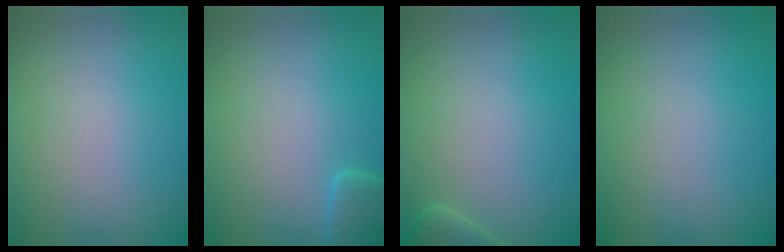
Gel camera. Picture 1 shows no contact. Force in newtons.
{"total": 2.3, "press": 2.3, "slide": 0.2}
{"total": 2.3, "press": 2.3, "slide": 0.3}
{"total": 0.0}